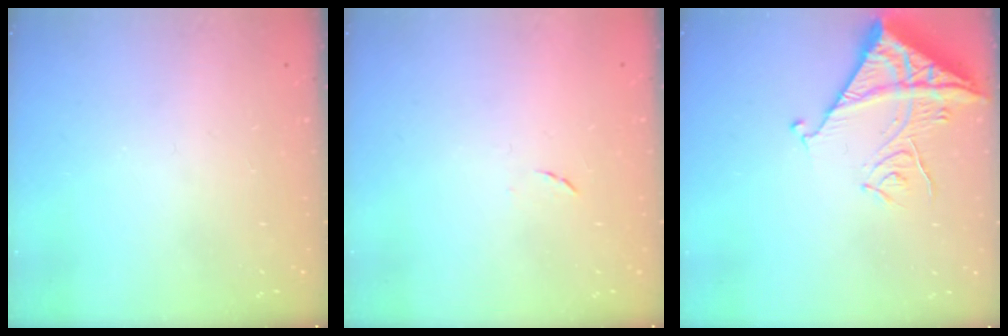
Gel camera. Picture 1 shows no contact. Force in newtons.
{"total": 4.5, "press": 4.5, "slide": 0.5}
{"total": 13.7, "press": 13.6, "slide": 1.1}